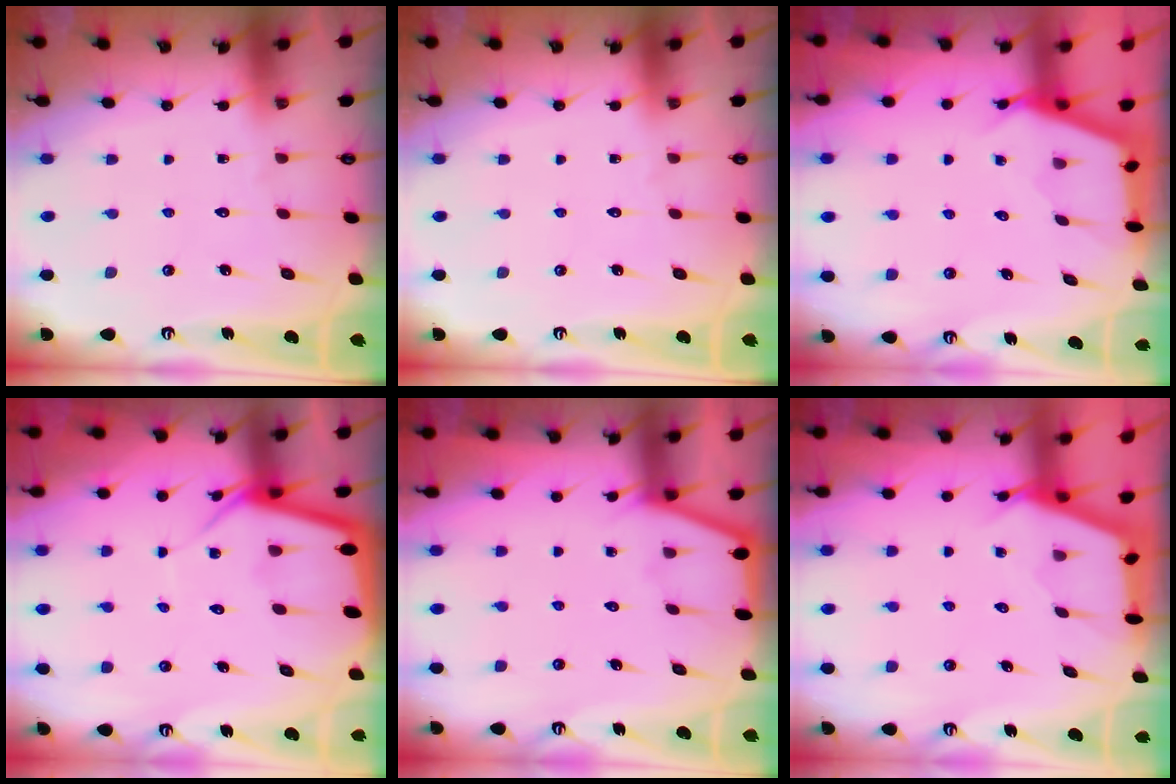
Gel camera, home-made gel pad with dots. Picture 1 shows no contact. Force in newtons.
{"total": 0.0}
{"total": 3.0, "press": 3.0, "slide": 0.3}
{"total": 7.4, "press": 7.4, "slide": 0.7}
{"total": 1.5, "press": 1.4, "slide": 0.2}
{"total": 2.9, "press": 2.9, "slide": 0.4}